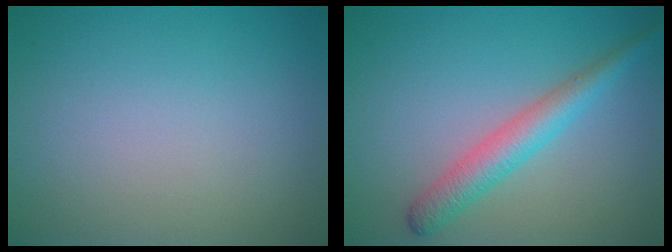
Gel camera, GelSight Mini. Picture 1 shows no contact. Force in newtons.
{"total": 3.6, "press": 3.6, "slide": 0.1}